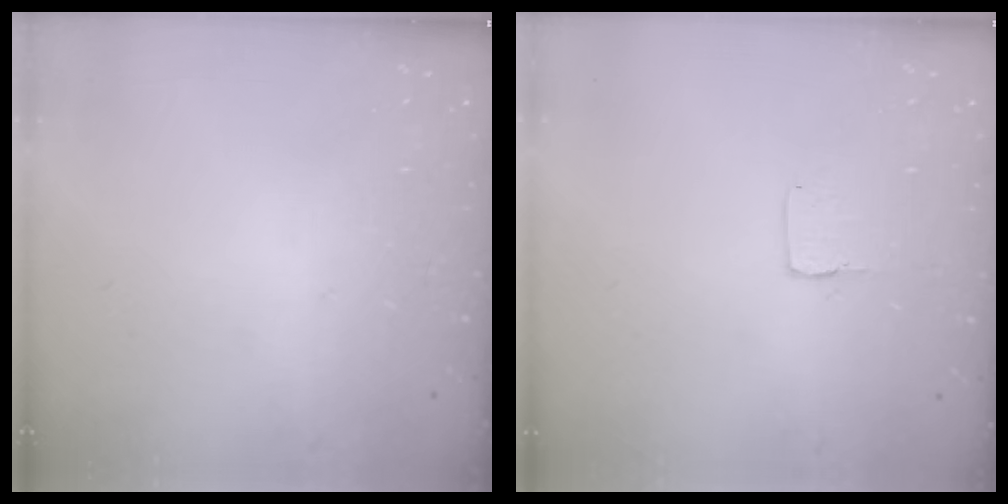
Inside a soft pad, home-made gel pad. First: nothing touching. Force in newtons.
{"total": 2.0, "press": 2.0, "slide": 0.1}